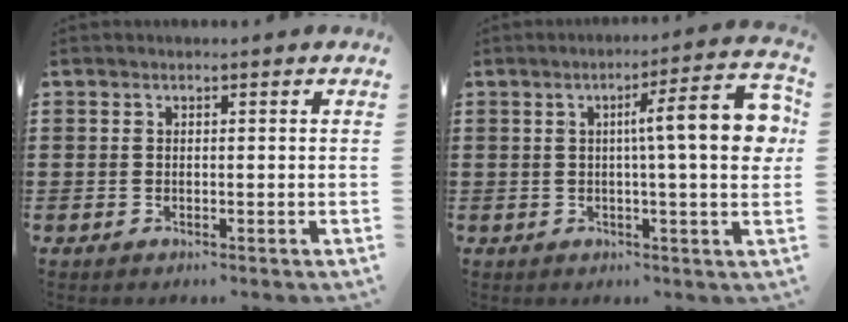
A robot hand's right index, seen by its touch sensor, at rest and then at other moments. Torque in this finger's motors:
{"motor_torque": [1.91, 0.10, 0.99, 0.15]}